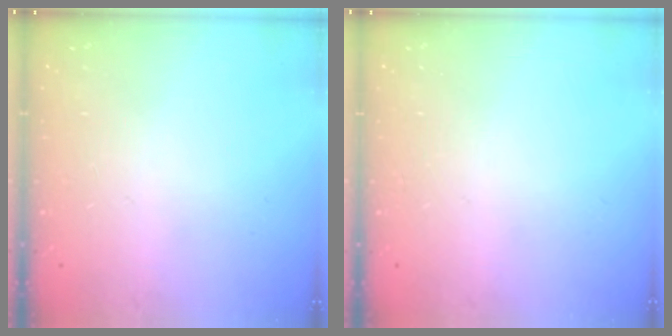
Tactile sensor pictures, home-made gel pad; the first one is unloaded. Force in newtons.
{"total": 0.0}